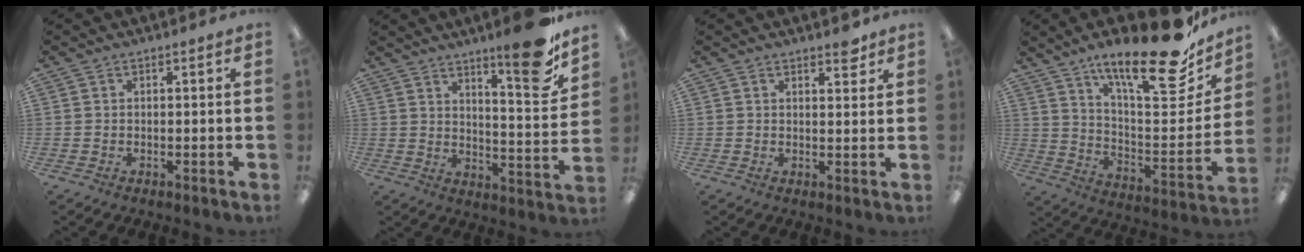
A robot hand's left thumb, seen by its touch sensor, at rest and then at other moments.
{"total": 14.1, "force": [10.7, 2.4, 9.0], "torque": [-0.114, -0.083, 0.167]}
{"total": 3.1, "force": [2.6, 1.0, 1.4], "torque": [-0.006, -0.016, 0.042]}
{"total": 23.8, "force": [17.9, 5.8, 14.5], "torque": [-0.213, -0.130, 0.289]}